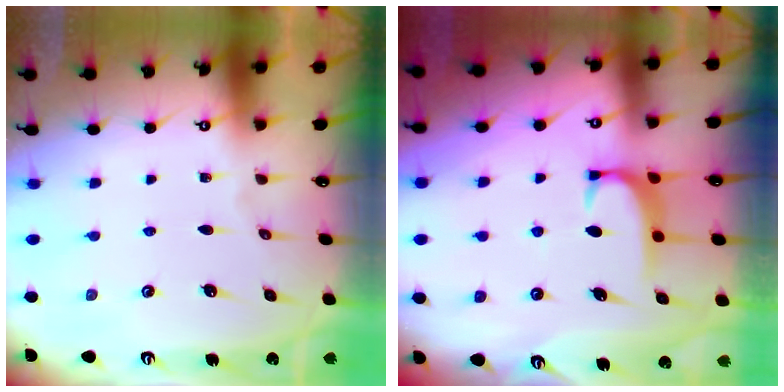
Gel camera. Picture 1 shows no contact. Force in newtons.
{"total": 1.9, "press": 1.9, "slide": 0.5}